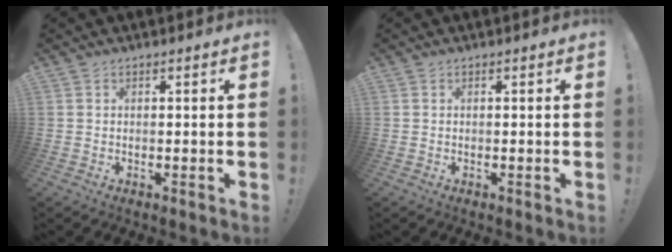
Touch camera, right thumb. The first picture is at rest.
{"total": 0.0}